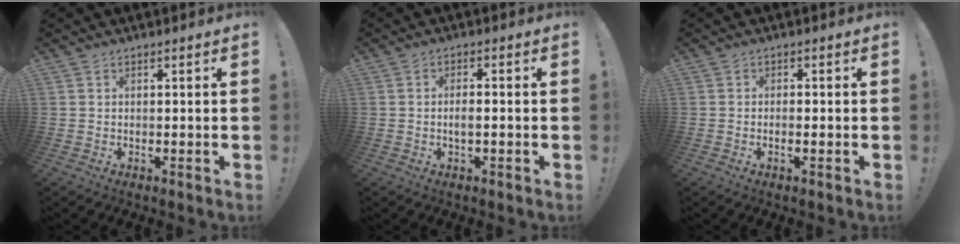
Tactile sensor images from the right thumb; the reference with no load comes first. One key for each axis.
{"total": 2.9, "fx": -0.9, "fy": 0.7, "fz": 2.7, "tx": -0.060, "ty": 0.002, "tz": -0.020}
{"total": 1.8, "fx": -0.7, "fy": 0.2, "fz": 1.7, "tx": -0.027, "ty": 0.001, "tz": -0.014}